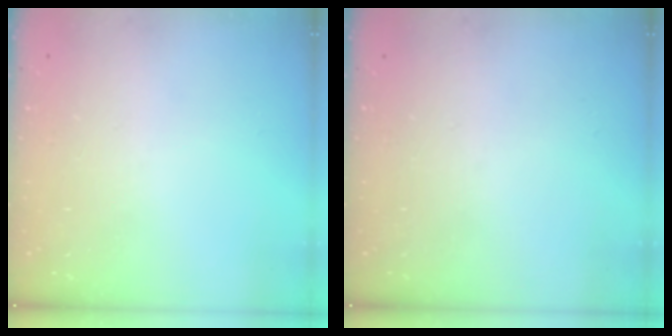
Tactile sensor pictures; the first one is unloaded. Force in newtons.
{"total": 0.0}